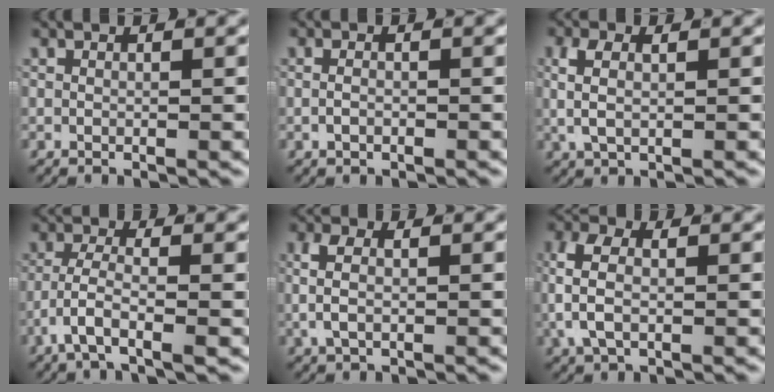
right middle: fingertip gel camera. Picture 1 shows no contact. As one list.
[{"total": 1.1, "force": [-0.5, 0.3, 0.9], "torque": [-0.017, -0.005, -0.005]}, {"total": 3.3, "force": [0.6, 2.0, 2.5], "torque": [-0.059, -0.002, 0.013]}, {"total": 3.9, "force": [-2.0, 0.8, 3.2], "torque": [-0.073, -0.012, -0.033]}, {"total": 3.1, "force": [0.1, 1.7, 2.6], "torque": [-0.055, -0.002, 0.000]}, {"total": 4.6, "force": [0.2, 2.7, 3.6], "torque": [-0.093, -0.007, 0.008]}]